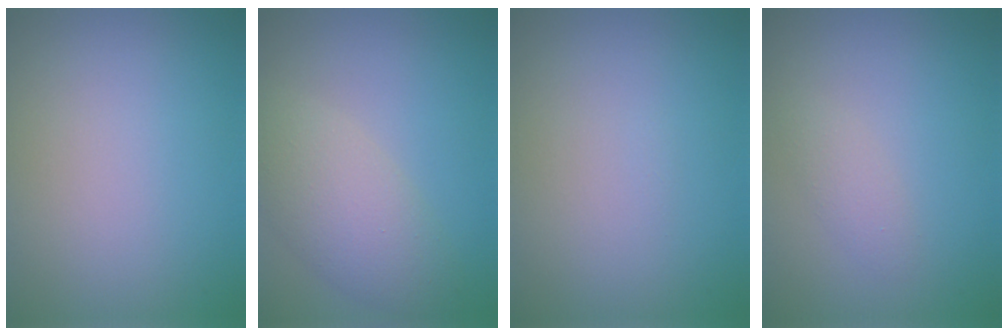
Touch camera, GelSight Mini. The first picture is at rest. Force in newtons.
{"total": 5.0, "press": 5.0, "slide": 0.4}
{"total": 0.0}
{"total": 1.2, "press": 1.2, "slide": 0.1}